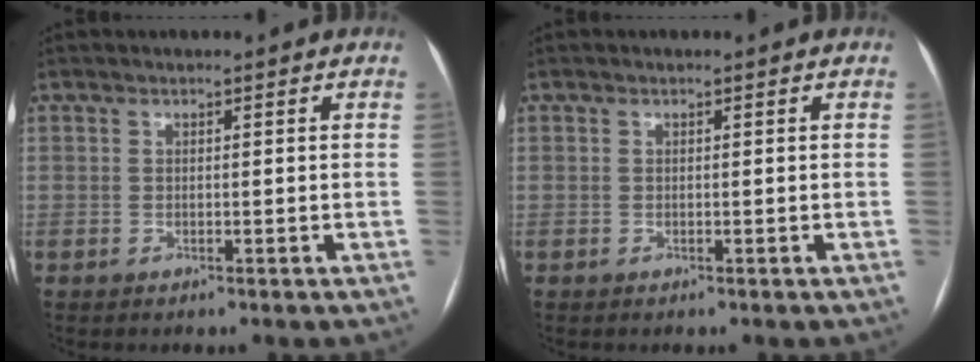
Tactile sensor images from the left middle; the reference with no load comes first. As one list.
[{"total": 0.0}]